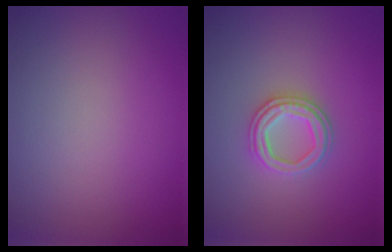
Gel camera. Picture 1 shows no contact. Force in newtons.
{"total": 3.3, "press": 2.9, "slide": 1.5}